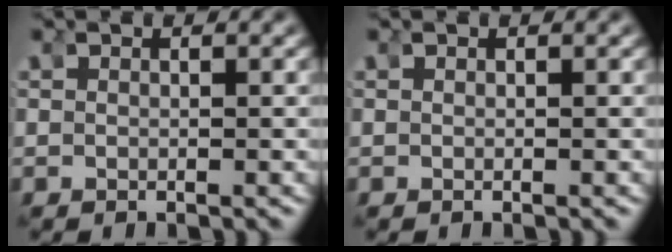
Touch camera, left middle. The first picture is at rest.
{"total": 0.0}